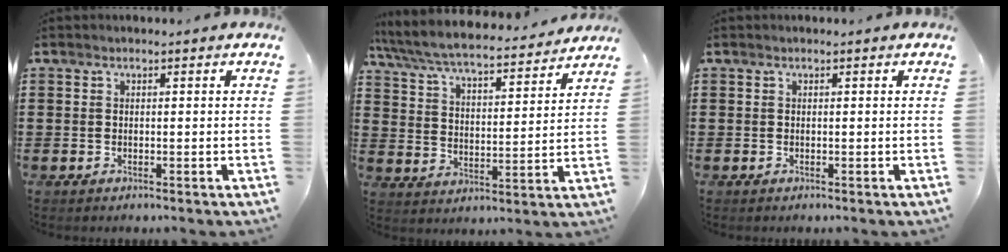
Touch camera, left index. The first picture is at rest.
{"total": 6.1, "force": [5.7, 0.4, 2.0], "torque": [-0.066, -0.041, 0.094]}
{"total": 0.0}